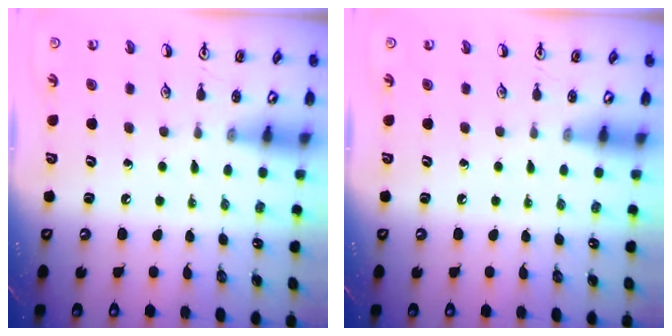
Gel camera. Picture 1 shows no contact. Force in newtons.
{"total": 0.0}